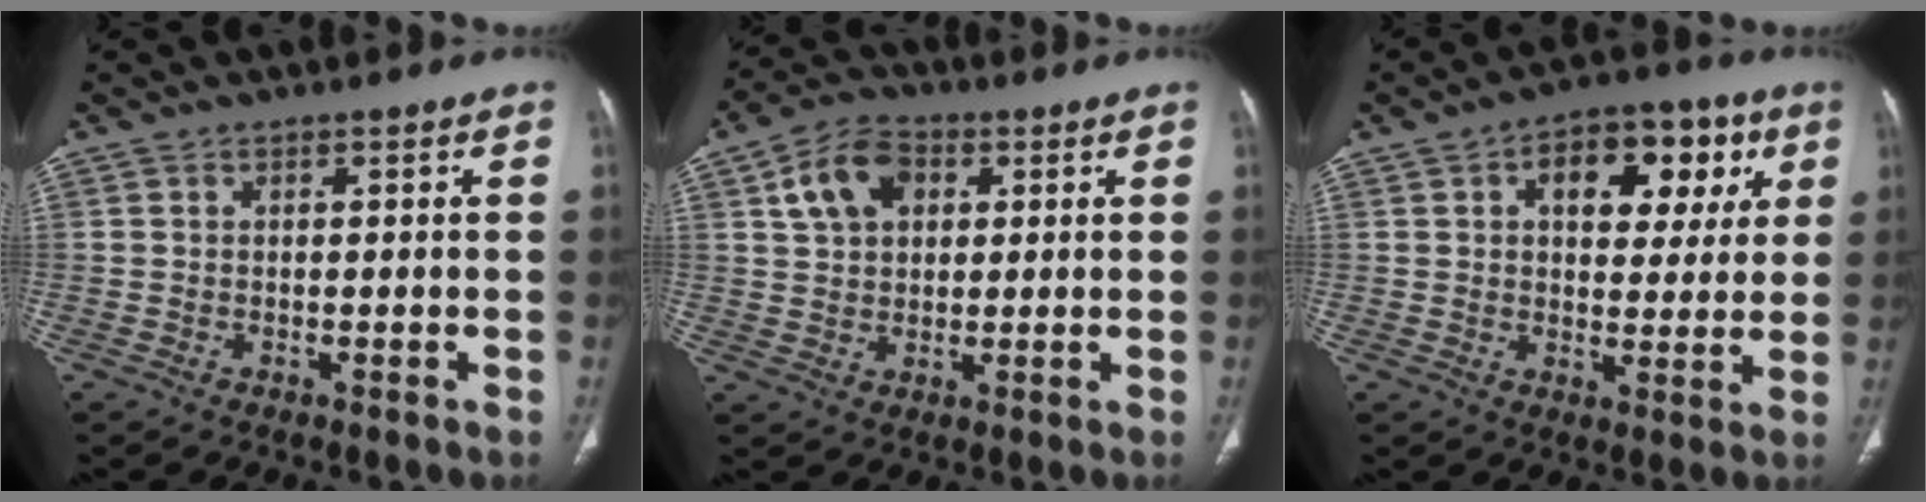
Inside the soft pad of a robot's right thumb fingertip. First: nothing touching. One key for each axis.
{"total": 9.2, "fx": 3.2, "fy": 6.3, "fz": 5.8, "tx": -0.090, "ty": 0.004, "tz": 0.051}
{"total": 14.6, "fx": 5.3, "fy": 8.6, "fz": 10.6, "tx": -0.096, "ty": 0.003, "tz": 0.074}